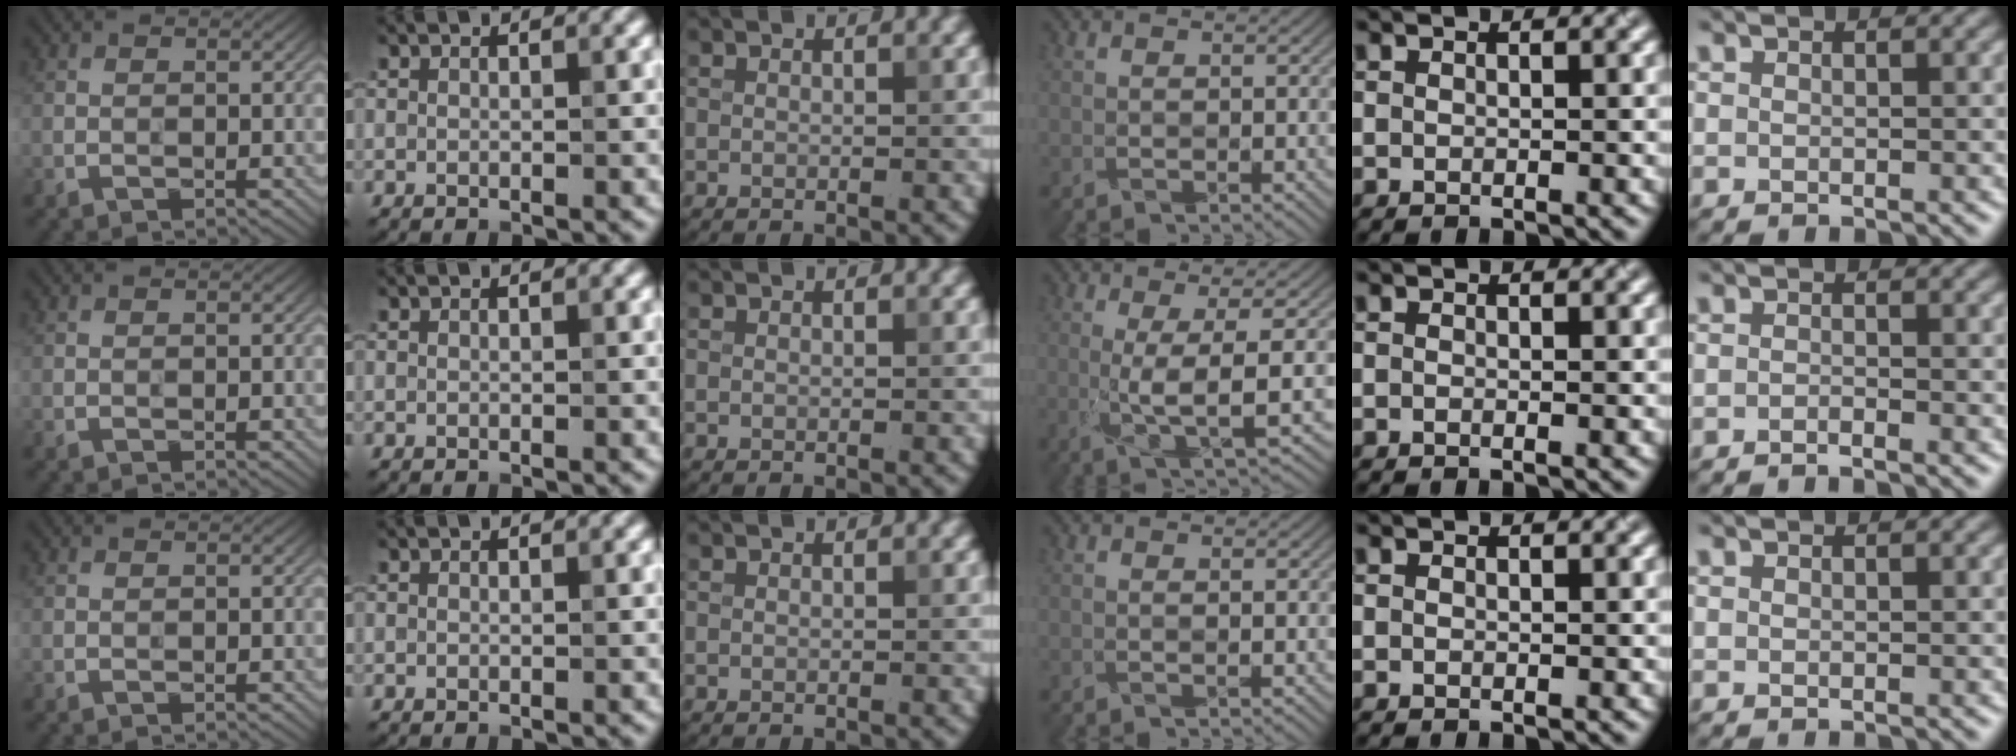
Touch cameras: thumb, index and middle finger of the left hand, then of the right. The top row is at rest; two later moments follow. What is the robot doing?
{"motion": "wrap", "object": "paper"}